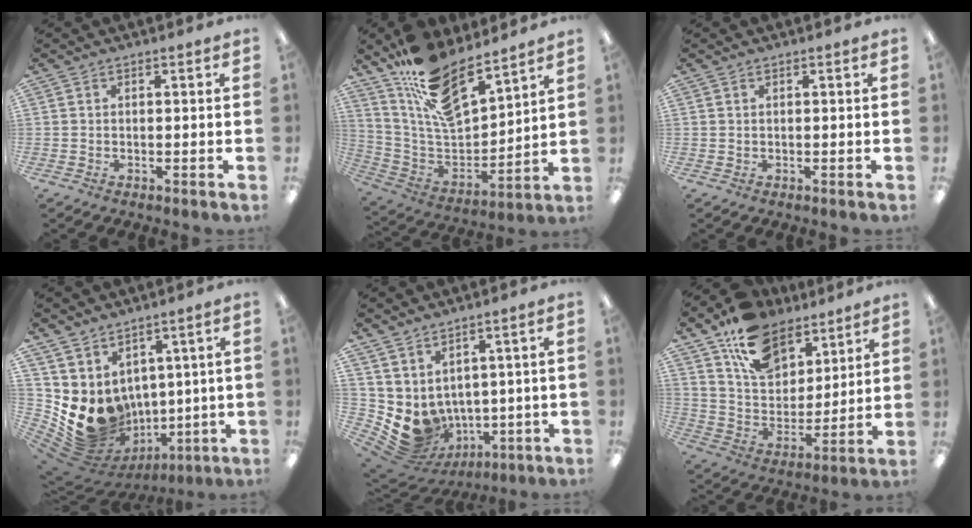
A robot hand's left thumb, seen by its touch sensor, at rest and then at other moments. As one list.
[{"total": 16.5, "force": [13.1, 5.7, 8.2], "torque": [-0.169, -0.085, 0.237]}, {"total": 0.0}, {"total": 12.9, "force": [0.7, 11.5, 5.8], "torque": [-0.129, -0.040, 0.027]}, {"total": 6.8, "force": [0.2, 6.2, 2.7], "torque": [-0.070, -0.034, 0.018]}, {"total": 15.7, "force": [10.9, 9.2, 6.7], "torque": [-0.124, -0.055, 0.206]}]